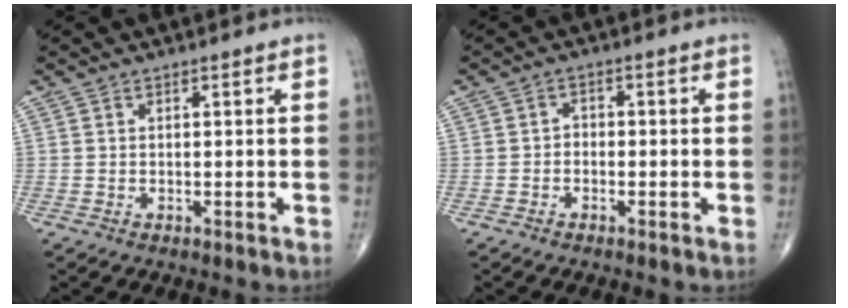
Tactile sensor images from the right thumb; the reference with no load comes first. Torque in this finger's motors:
{"motor_torque": [-0.20, 0.02, -0.11, -0.11, 0.04]}